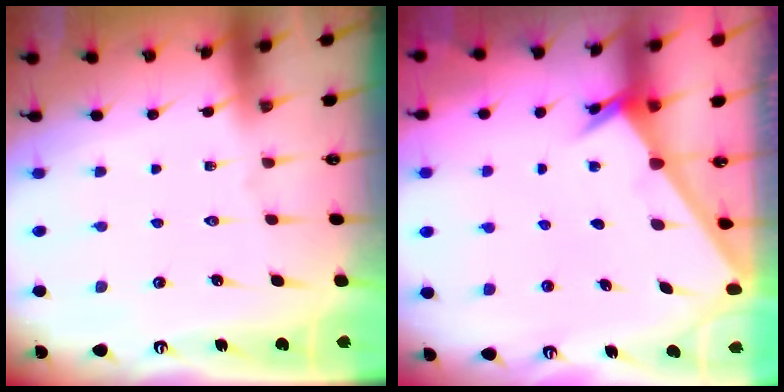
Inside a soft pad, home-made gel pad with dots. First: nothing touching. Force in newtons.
{"total": 2.4, "press": 2.4, "slide": 0.2}